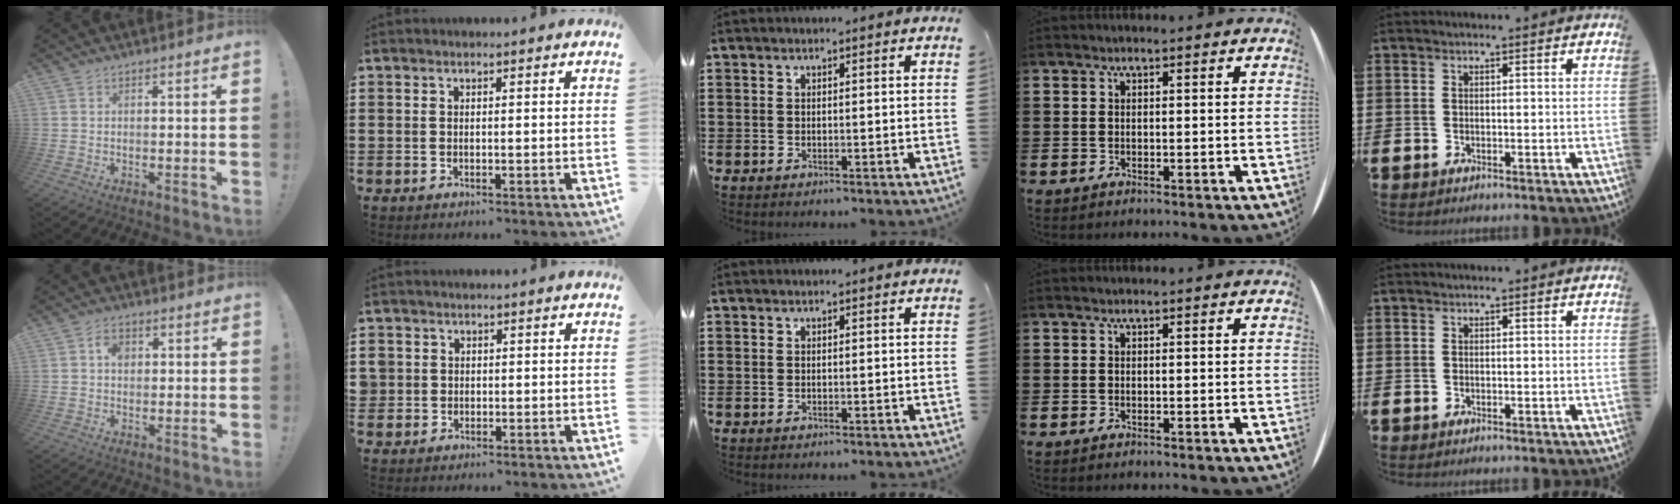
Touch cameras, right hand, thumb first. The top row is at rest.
{"thumb": {"total": 3.5, "force": [0.8, 2.6, 2.1], "torque": [-0.031, 0.002, 0.011]}, "index": {"total": 1.6, "force": [0.2, 1.6, 0.0], "torque": [-0.008, 0.008, 0.003]}}